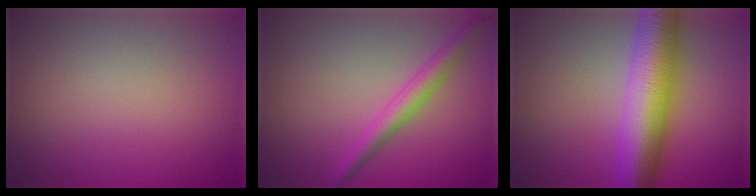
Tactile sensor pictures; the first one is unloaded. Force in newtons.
{"total": 3.0, "press": 3.0, "slide": 0.1}
{"total": 10.1, "press": 10.1, "slide": 0.1}